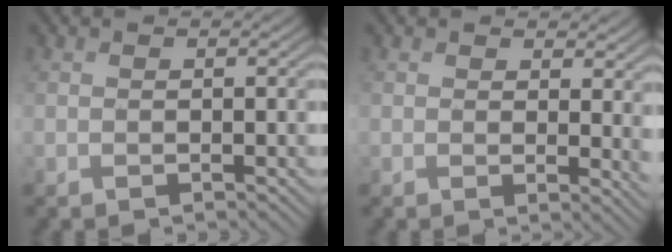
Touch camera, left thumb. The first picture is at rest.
{"total": 3.6, "force": [1.9, 1.5, 2.7], "torque": [-0.040, -0.006, 0.032]}